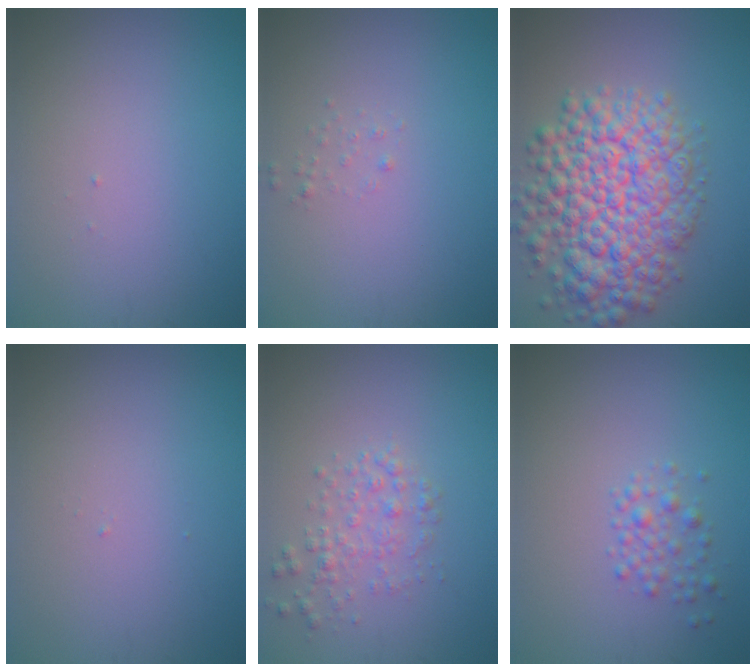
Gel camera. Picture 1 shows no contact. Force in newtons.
{"total": 0.6, "press": 0.6, "slide": 0.1}
{"total": 10.2, "press": 10.2, "slide": 0.4}
{"total": 0.0}
{"total": 2.1, "press": 2.1, "slide": 0.1}
{"total": 1.7, "press": 1.7, "slide": 0.1}